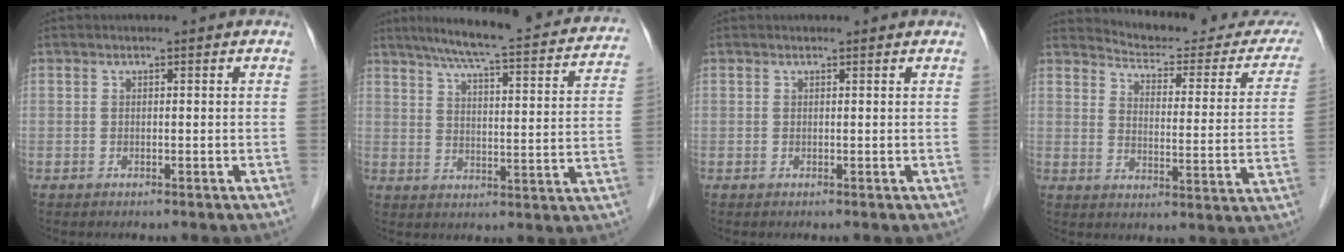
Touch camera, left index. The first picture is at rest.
{"total": 22.7, "force": [19.5, 2.8, 11.2], "torque": [-0.159, -0.008, 0.239]}
{"total": 0.8, "force": [0.7, 0.1, 0.0], "torque": [-0.009, 0.003, 0.010]}
{"total": 19.0, "force": [18.2, 3.7, 3.7], "torque": [-0.028, -0.071, 0.205]}